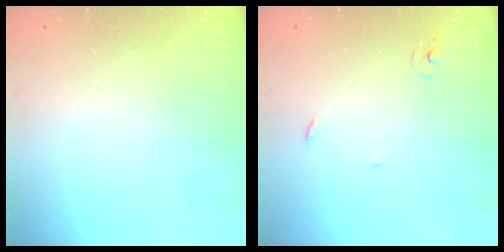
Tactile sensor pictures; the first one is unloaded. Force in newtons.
{"total": 3.0, "press": 3.0, "slide": 0.2}